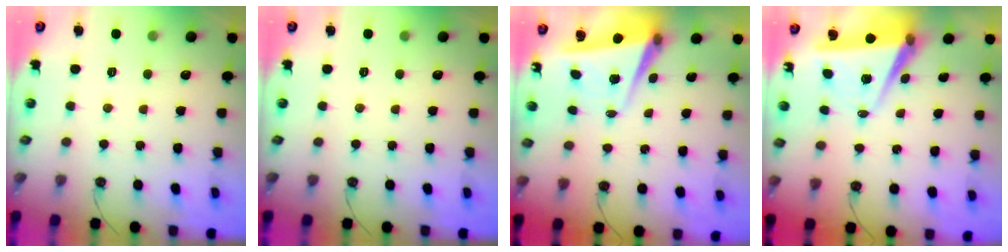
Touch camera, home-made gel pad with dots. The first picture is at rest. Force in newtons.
{"total": 0.0}
{"total": 5.7, "press": 5.5, "slide": 1.4}
{"total": 6.6, "press": 4.7, "slide": 4.7}